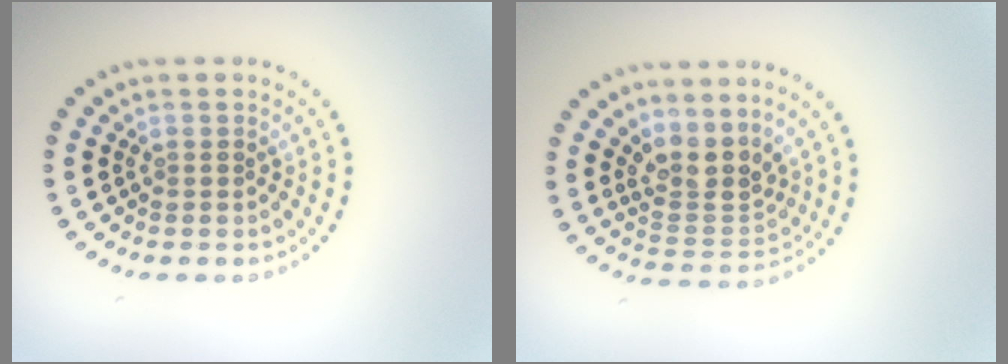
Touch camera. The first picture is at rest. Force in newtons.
{"total": 3.3, "press": 2.5, "slide": 2.2}